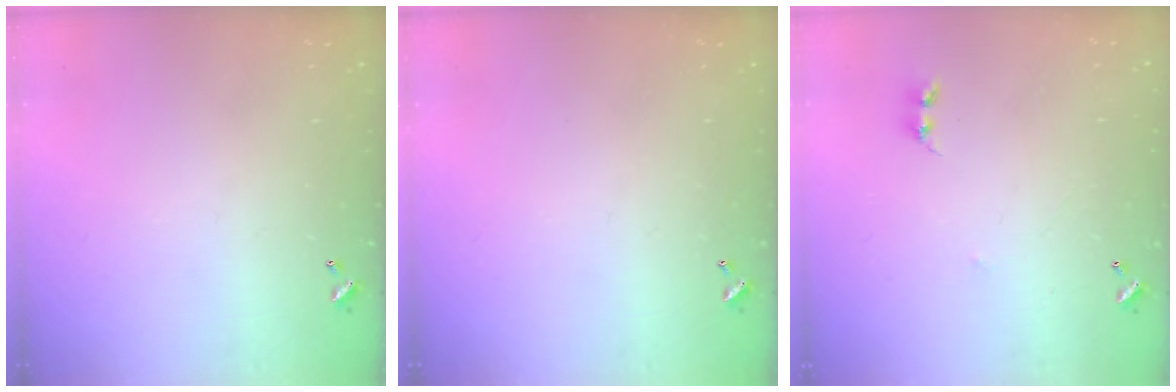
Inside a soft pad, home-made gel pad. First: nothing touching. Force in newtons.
{"total": 0.0}
{"total": 2.5, "press": 2.4, "slide": 0.4}